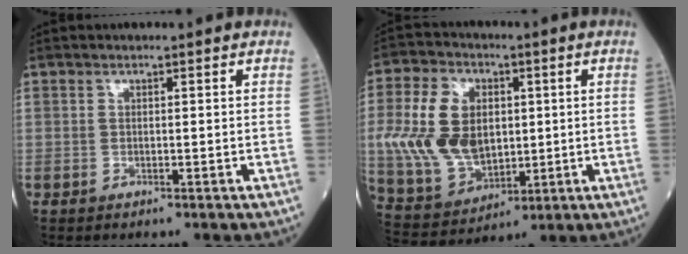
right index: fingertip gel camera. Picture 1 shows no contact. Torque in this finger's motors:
{"motor_torque": [1.82, 0.32, 0.40, 0.10]}